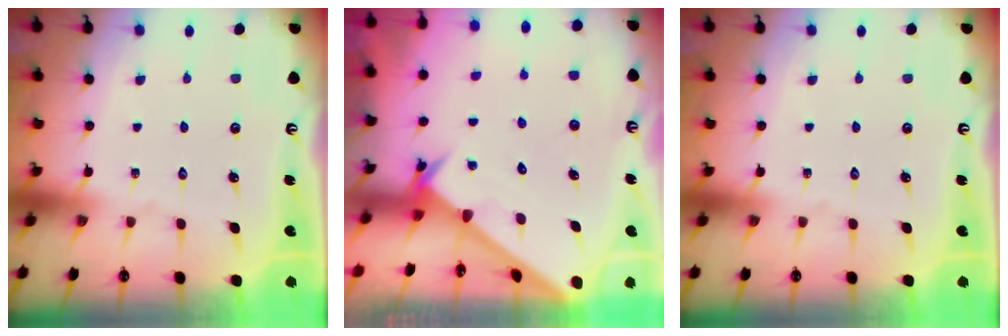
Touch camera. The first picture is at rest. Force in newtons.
{"total": 2.6, "press": 2.6, "slide": 0.2}
{"total": 0.0}